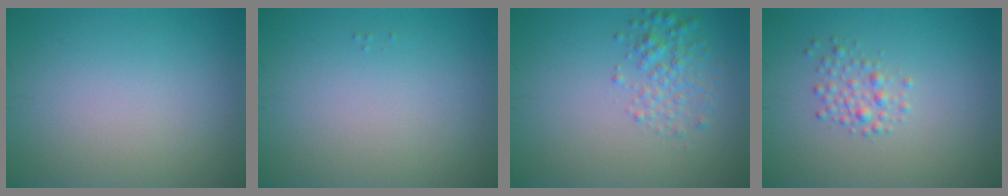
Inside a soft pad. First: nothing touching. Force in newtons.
{"total": 0.0}
{"total": 2.4, "press": 2.4, "slide": 0.1}
{"total": 1.8, "press": 1.8, "slide": 0.0}